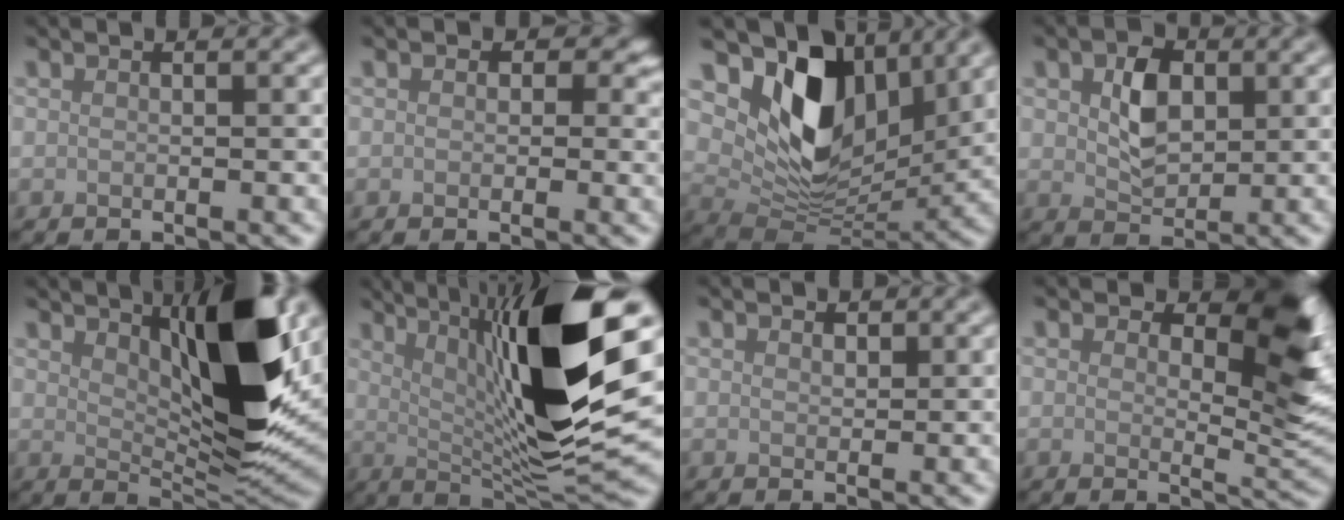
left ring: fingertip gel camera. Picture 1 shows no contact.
{"total": 3.3, "force": [0.9, 2.6, 1.9], "torque": [-0.016, -0.003, 0.003]}
{"total": 10.4, "force": [3.8, 6.3, 7.2], "torque": [-0.132, -0.022, 0.072]}
{"total": 4.1, "force": [0.9, 2.7, 2.9], "torque": [-0.058, 0.001, 0.014]}
{"total": 10.4, "force": [3.6, 3.3, 9.2], "torque": [-0.146, -0.009, 0.063]}
{"total": 15.6, "force": [4.0, 3.4, 14.7], "torque": [-0.227, 0.005, 0.063]}
{"total": 0.8, "force": [0.6, 0.5, 0.2], "torque": [-0.003, -0.003, 0.010]}
{"total": 6.8, "force": [2.6, 3.0, 5.4], "torque": [-0.064, -0.006, 0.037]}